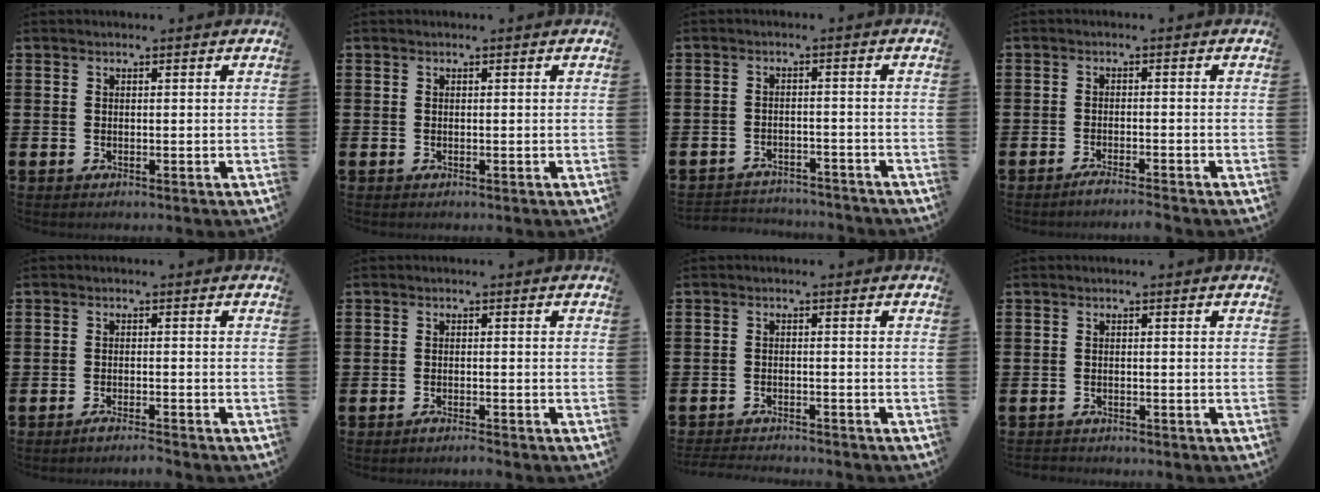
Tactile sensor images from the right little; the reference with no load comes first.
{"total": 0.0}
{"total": 2.5, "force": [-2.5, 0.2, -0.2], "torque": [-0.004, 0.002, -0.055]}
{"total": 1.8, "force": [-1.6, -0.1, 0.8], "torque": [-0.012, 0.002, -0.031]}
{"total": 1.7, "force": [-1.5, -0.1, 0.7], "torque": [-0.011, 0.001, -0.029]}
{"total": 1.1, "force": [-1.0, 0.0, 0.4], "torque": [-0.008, -0.004, -0.019]}
{"total": 2.0, "force": [-2.0, -0.1, 0.0], "torque": [-0.003, 0.002, -0.042]}
{"total": 0.8, "force": [-0.8, 0.1, -0.1], "torque": [-0.001, 0.001, -0.018]}